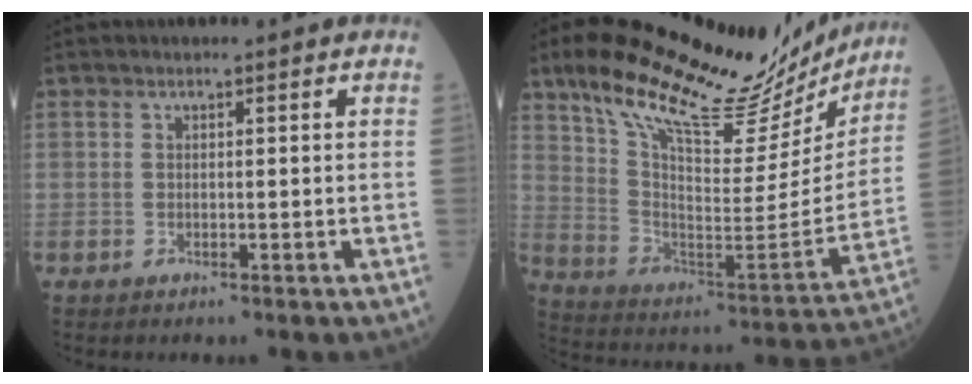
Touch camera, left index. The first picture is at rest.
{"total": 27.8, "force": [22.7, 7.6, 14.2], "torque": [-0.231, -0.002, 0.329]}